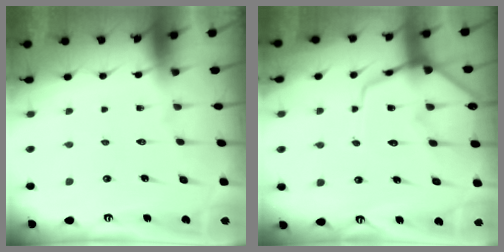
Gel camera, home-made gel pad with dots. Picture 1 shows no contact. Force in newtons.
{"total": 10.4, "press": 10.4, "slide": 1.1}